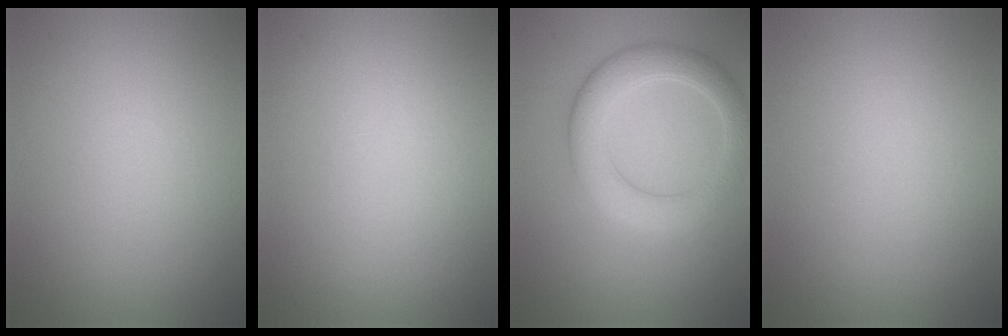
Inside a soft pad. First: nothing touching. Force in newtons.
{"total": 0.0}
{"total": 4.8, "press": 4.8, "slide": 0.6}
{"total": 0.0}